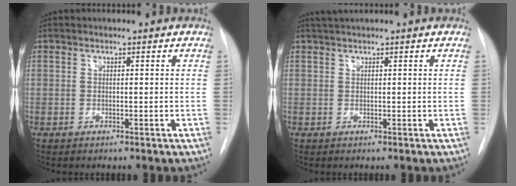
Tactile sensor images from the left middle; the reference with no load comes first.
{"total": 1.3, "force": [1.0, -0.3, 0.7], "torque": [-0.014, 0.011, 0.023]}